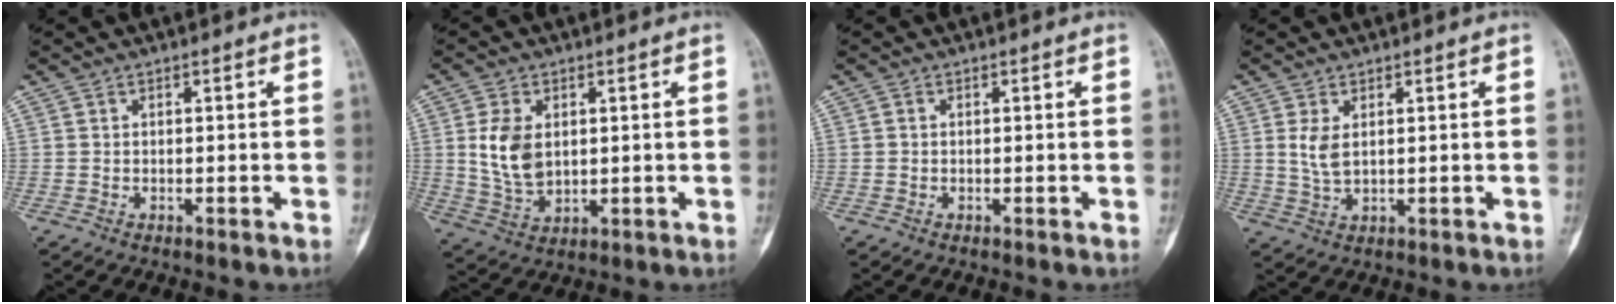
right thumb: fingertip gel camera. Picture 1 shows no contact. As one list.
[{"total": 8.4, "force": [1.6, 5.4, 6.2], "torque": [-0.110, -0.009, 0.042]}, {"total": 0.0}, {"total": 3.9, "force": [1.1, 1.9, 3.1], "torque": [-0.063, -0.007, 0.030]}]